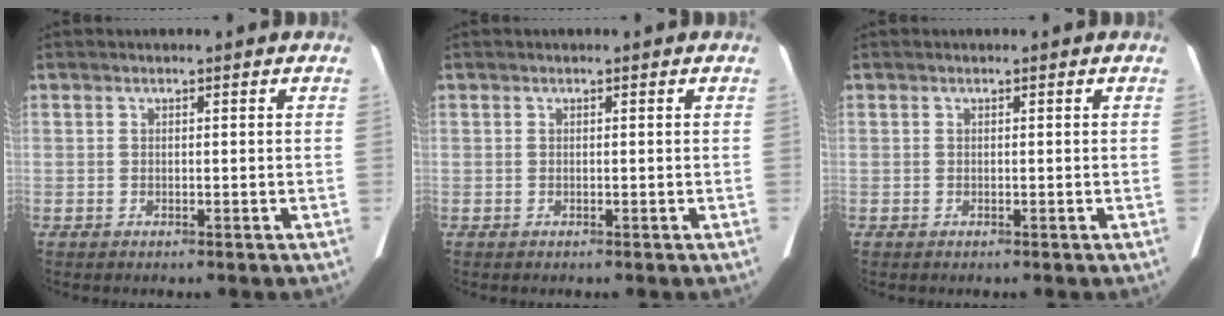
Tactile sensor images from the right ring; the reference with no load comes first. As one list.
[{"total": 0.0}, {"total": 0.0}]